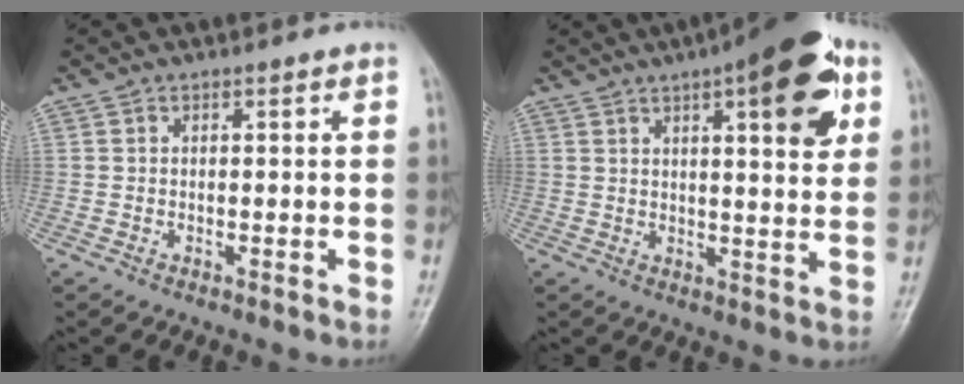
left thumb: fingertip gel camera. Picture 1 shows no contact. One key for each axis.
{"total": 15.8, "fx": 7.2, "fy": 4.9, "fz": 13.2, "tx": -0.150, "ty": -0.013, "tz": 0.091}